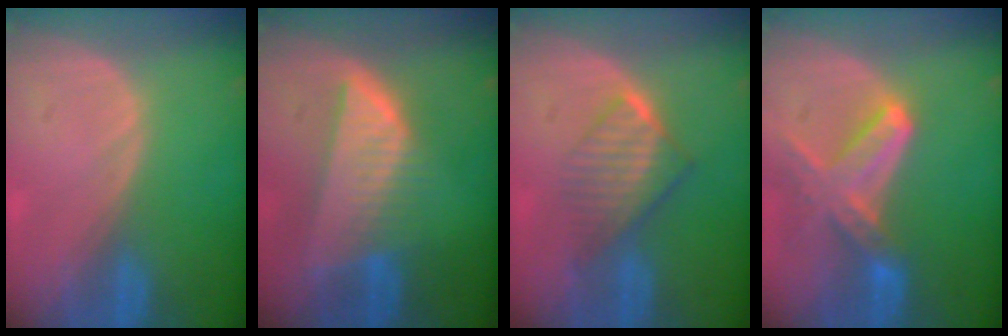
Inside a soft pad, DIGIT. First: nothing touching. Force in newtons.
{"total": 8.2, "press": 7.3, "slide": 3.9}
{"total": 6.4, "press": 5.8, "slide": 2.8}
{"total": 7.7, "press": 6.9, "slide": 3.6}